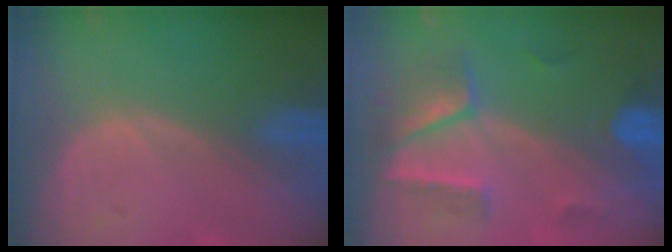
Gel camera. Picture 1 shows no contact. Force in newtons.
{"total": 6.6, "press": 6.4, "slide": 1.6}